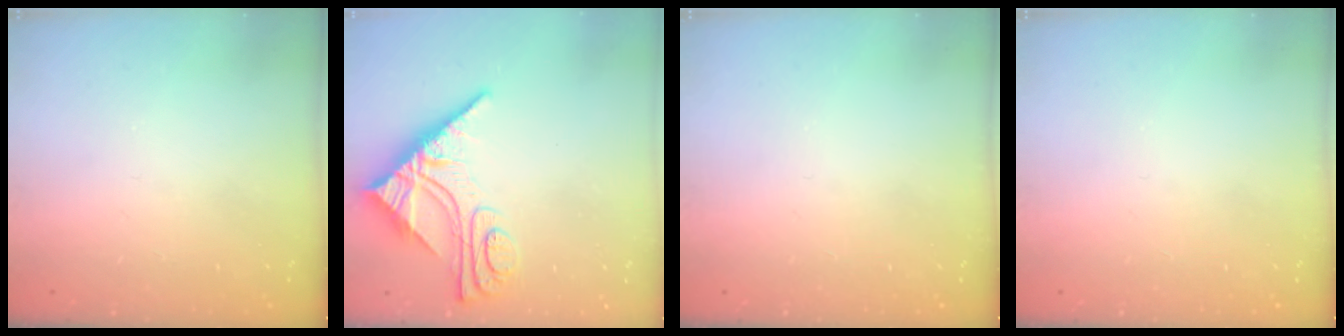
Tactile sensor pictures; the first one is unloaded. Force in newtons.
{"total": 11.8, "press": 11.7, "slide": 1.2}
{"total": 0.0}
{"total": 0.0}